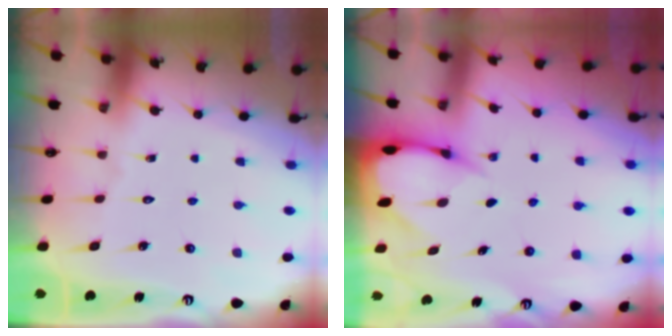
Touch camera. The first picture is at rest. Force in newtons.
{"total": 4.6, "press": 4.5, "slide": 0.7}